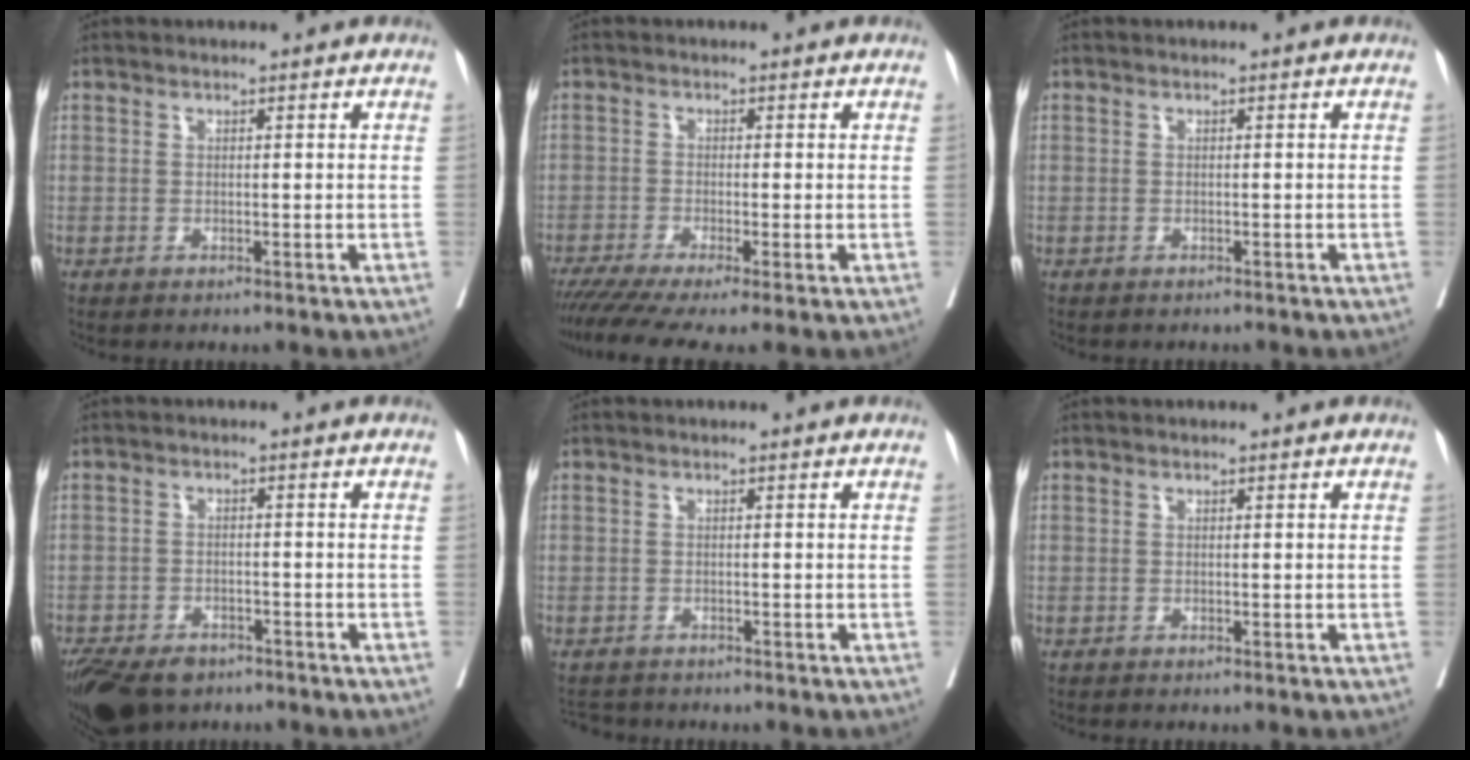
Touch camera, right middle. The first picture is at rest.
{"total": 8.0, "force": [-5.7, 0.9, 5.6], "torque": [-0.090, -0.015, -0.098]}
{"total": 1.5, "force": [-1.4, 0.4, 0.4], "torque": [-0.019, -0.005, -0.019]}
{"total": 11.7, "force": [-8.1, 6.4, 5.3], "torque": [-0.124, -0.019, -0.121]}
{"total": 2.9, "force": [-2.7, 0.9, 0.2], "torque": [-0.008, -0.010, -0.045]}
{"total": 0.0}